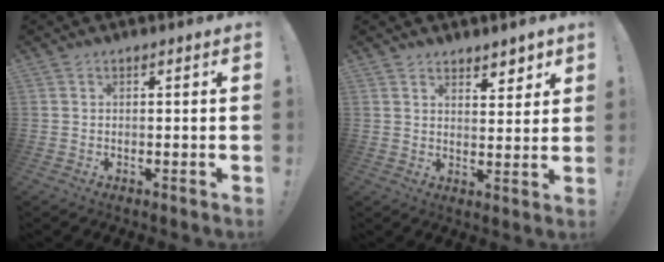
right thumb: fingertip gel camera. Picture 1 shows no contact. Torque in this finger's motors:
{"motor_torque": [-0.47, 0.55, -0.13, 0.21, 0.12]}